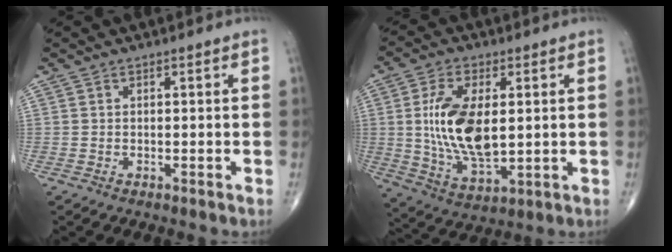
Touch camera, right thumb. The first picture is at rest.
{"total": 14.8, "force": [1.4, 7.4, 12.8], "torque": [-0.239, -0.017, 0.033]}